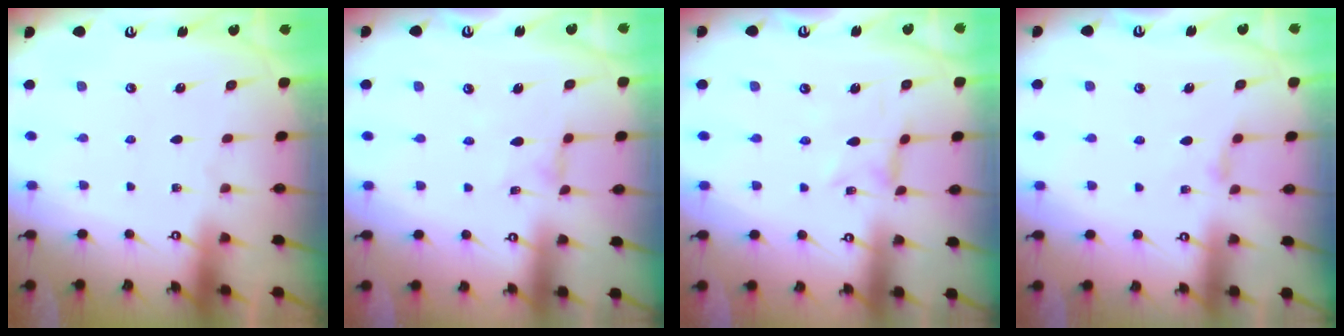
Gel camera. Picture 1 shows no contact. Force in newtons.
{"total": 1.4, "press": 1.4, "slide": 0.2}
{"total": 0.6, "press": 0.5, "slide": 0.2}
{"total": 2.4, "press": 2.4, "slide": 0.4}